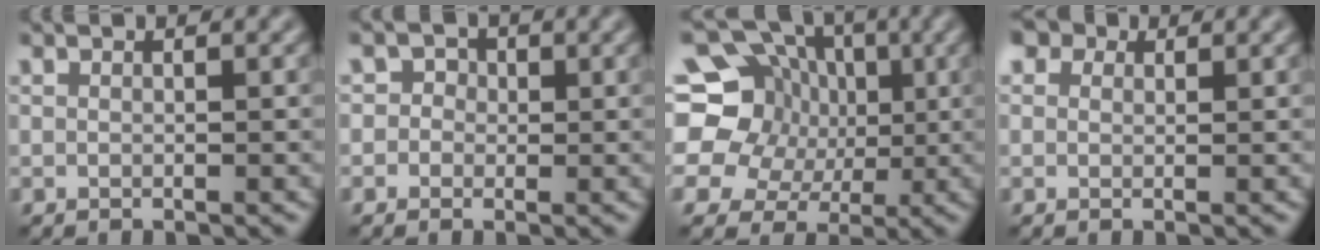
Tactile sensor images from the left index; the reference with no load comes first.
{"total": 1.9, "force": [0.2, 1.8, 0.5], "torque": [0.010, 0.001, -0.018]}
{"total": 17.2, "force": [2.3, 15.6, 6.8], "torque": [-0.173, 0.023, 0.010]}
{"total": 3.0, "force": [1.9, 1.9, 1.3], "torque": [-0.026, 0.007, 0.009]}